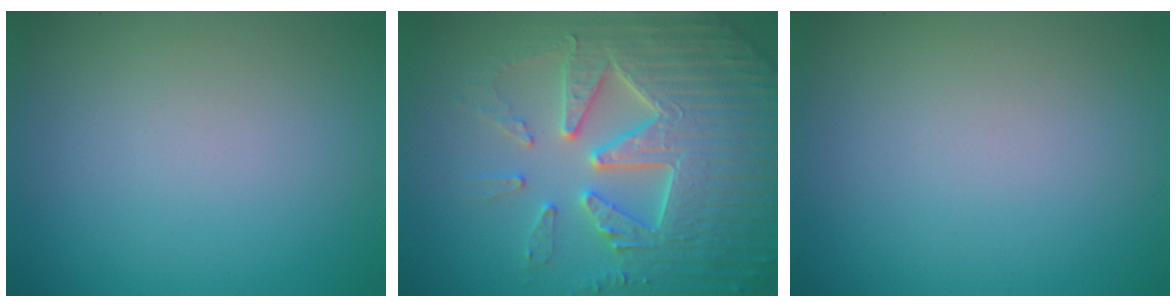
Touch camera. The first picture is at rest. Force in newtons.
{"total": 7.7, "press": 7.6, "slide": 1.5}
{"total": 0.0}